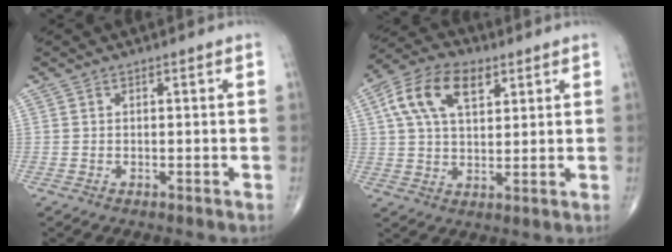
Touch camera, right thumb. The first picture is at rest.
{"total": 12.7, "force": [5.1, 7.2, 9.1], "torque": [-0.162, 0.005, 0.089]}